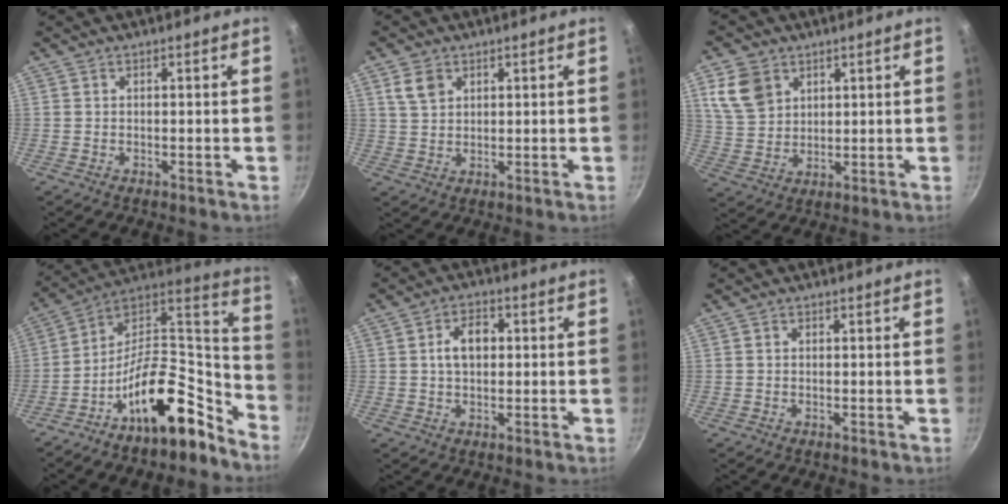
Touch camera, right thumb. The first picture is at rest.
{"total": 4.8, "force": [2.3, 3.4, 2.5], "torque": [-0.032, -0.003, 0.048]}
{"total": 8.9, "force": [4.0, 6.8, 4.2], "torque": [-0.062, -0.008, 0.088]}
{"total": 20.8, "force": [-13.0, 8.8, 13.5], "torque": [-0.156, 0.122, -0.228]}
{"total": 6.1, "force": [0.8, 4.1, 4.4], "torque": [-0.053, 0.011, 0.007]}
{"total": 0.7, "force": [0.1, 0.6, 0.3], "torque": [-0.003, 0.004, 0.000]}